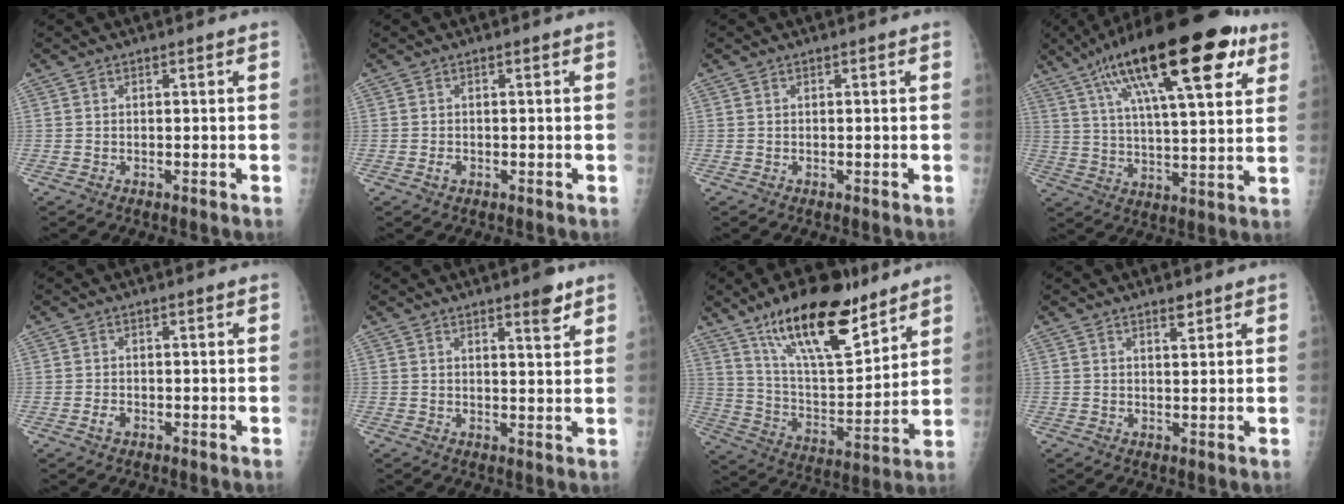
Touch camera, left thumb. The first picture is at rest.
{"total": 0.8, "force": [-0.4, 0.6, 0.5], "torque": [-0.007, 0.000, -0.006]}
{"total": 0.0}
{"total": 25.2, "force": [12.8, 7.7, 20.3], "torque": [-0.311, -0.008, 0.203]}
{"total": 1.3, "force": [-0.6, 0.9, 0.8], "torque": [-0.012, 0.001, -0.012]}
{"total": 4.3, "force": [2.9, 0.9, 3.0], "torque": [-0.034, -0.020, 0.040]}
{"total": 20.8, "force": [13.9, 7.4, 13.6], "torque": [-0.189, -0.071, 0.245]}
{"total": 2.1, "force": [1.6, 0.6, 1.2], "torque": [-0.011, -0.011, 0.025]}